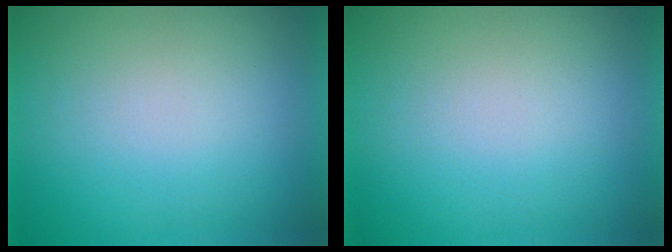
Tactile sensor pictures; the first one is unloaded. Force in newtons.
{"total": 0.0}